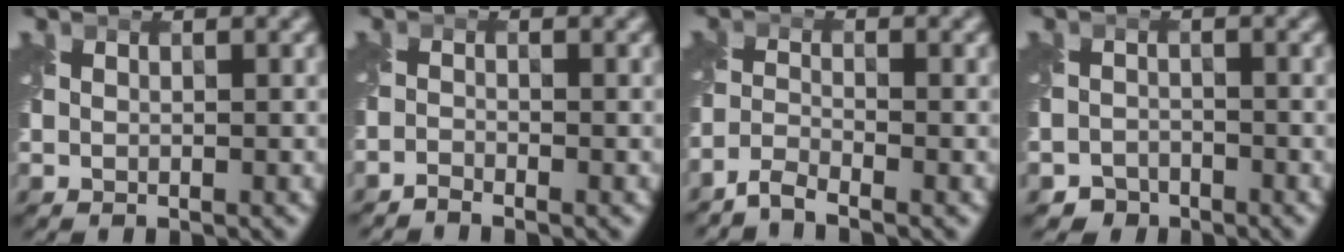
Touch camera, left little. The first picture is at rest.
{"total": 1.2, "force": [-1.2, -0.1, 0.2], "torque": [-0.007, -0.006, -0.032]}
{"total": 2.4, "force": [-2.3, 0.1, 0.8], "torque": [-0.019, -0.004, -0.059]}
{"total": 2.2, "force": [-1.9, 1.1, -0.2], "torque": [0.012, 0.001, -0.037]}